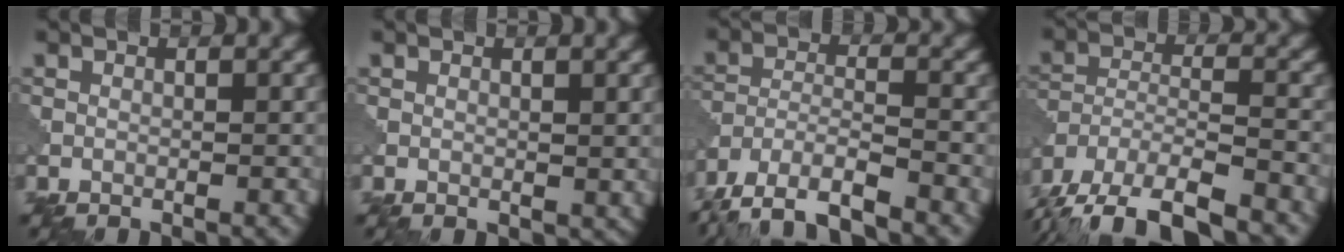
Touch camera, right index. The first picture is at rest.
{"total": 0.9, "force": [0.4, 0.6, 0.5], "torque": [-0.006, -0.002, 0.009]}
{"total": 7.1, "force": [-5.8, 2.0, 3.5], "torque": [-0.059, -0.016, -0.106]}
{"total": 12.3, "force": [-10.4, 4.4, 5.1], "torque": [-0.089, -0.016, -0.159]}